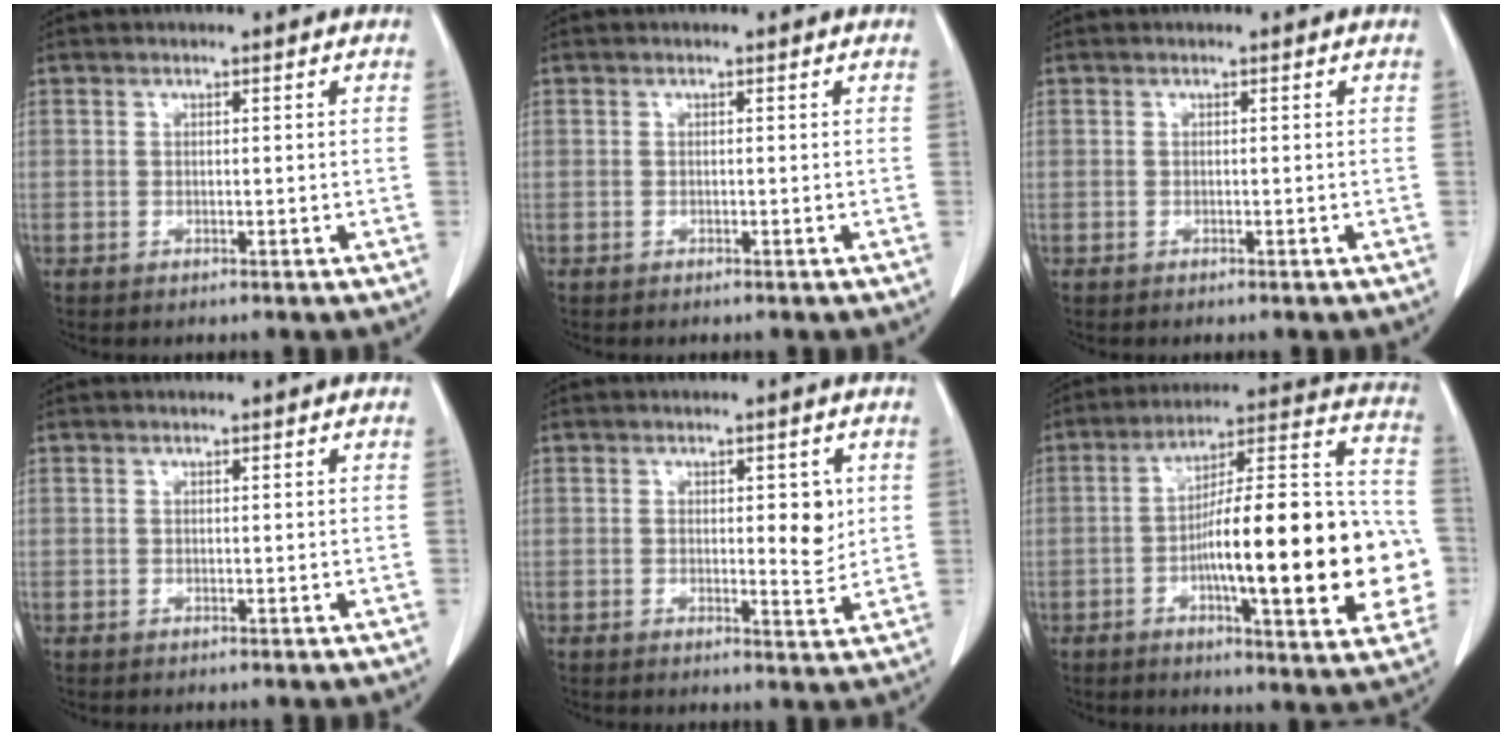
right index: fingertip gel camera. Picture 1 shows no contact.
{"total": 0.0}
{"total": 0.0}
{"total": 0.0}
{"total": 4.3, "force": [0.8, 1.5, 3.9], "torque": [-0.050, -0.007, 0.010]}
{"total": 24.6, "force": [-4.7, 4.9, 23.7], "torque": [-0.290, 0.027, -0.062]}